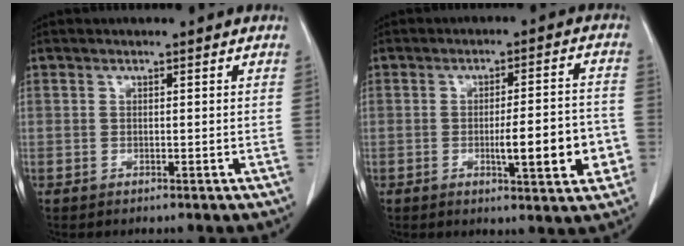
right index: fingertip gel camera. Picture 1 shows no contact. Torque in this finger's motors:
{"motor_torque": [0.61, -0.15, 0.26, 0.06]}